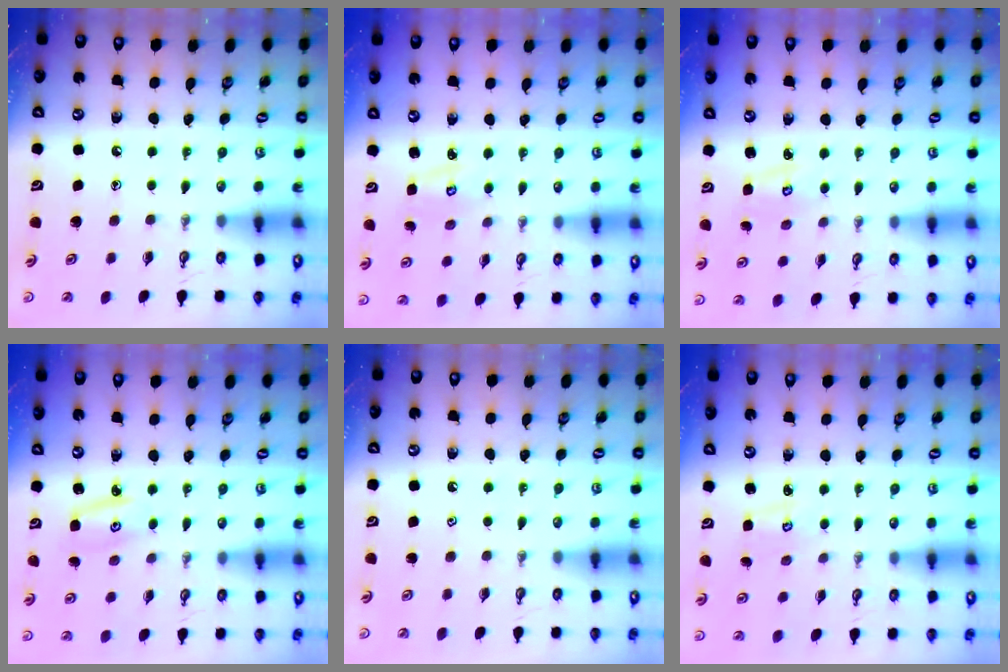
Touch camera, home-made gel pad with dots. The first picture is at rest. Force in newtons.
{"total": 2.9, "press": 2.9, "slide": 0.3}
{"total": 2.9, "press": 2.9, "slide": 0.3}
{"total": 2.8, "press": 2.8, "slide": 0.3}
{"total": 0.8, "press": 0.2, "slide": 0.7}
{"total": 1.7, "press": 1.7, "slide": 0.2}